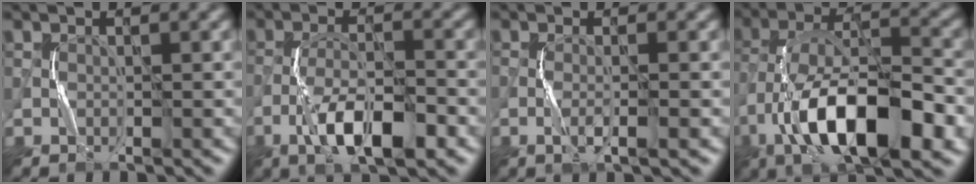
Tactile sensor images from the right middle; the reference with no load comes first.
{"total": 6.6, "force": [-3.6, 2.3, 5.0], "torque": [-0.090, 0.005, -0.065]}
{"total": 1.7, "force": [-0.5, 0.4, 1.6], "torque": [-0.027, 0.003, -0.018]}
{"total": 12.2, "force": [-4.9, 5.4, 9.8], "torque": [-0.175, 0.004, -0.089]}